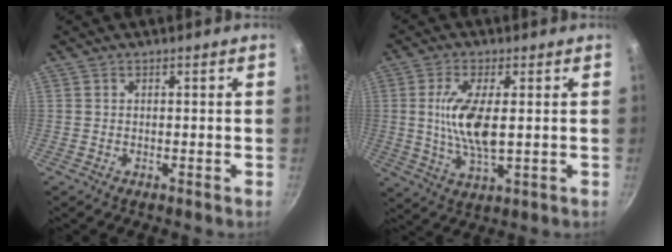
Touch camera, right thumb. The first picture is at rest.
{"total": 10.4, "force": [0.9, 3.8, 9.6], "torque": [-0.191, -0.008, 0.017]}